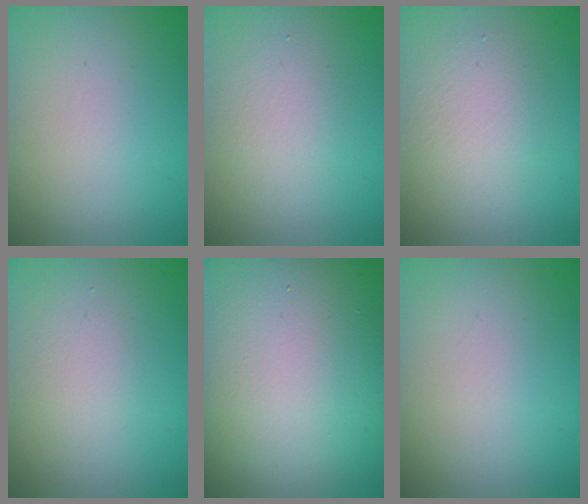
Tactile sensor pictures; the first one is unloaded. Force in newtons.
{"total": 2.1, "press": 2.1, "slide": 0.1}
{"total": 2.9, "press": 2.9, "slide": 0.2}
{"total": 1.2, "press": 1.2, "slide": 0.0}
{"total": 23.8, "press": 23.8, "slide": 0.7}
{"total": 0.0}